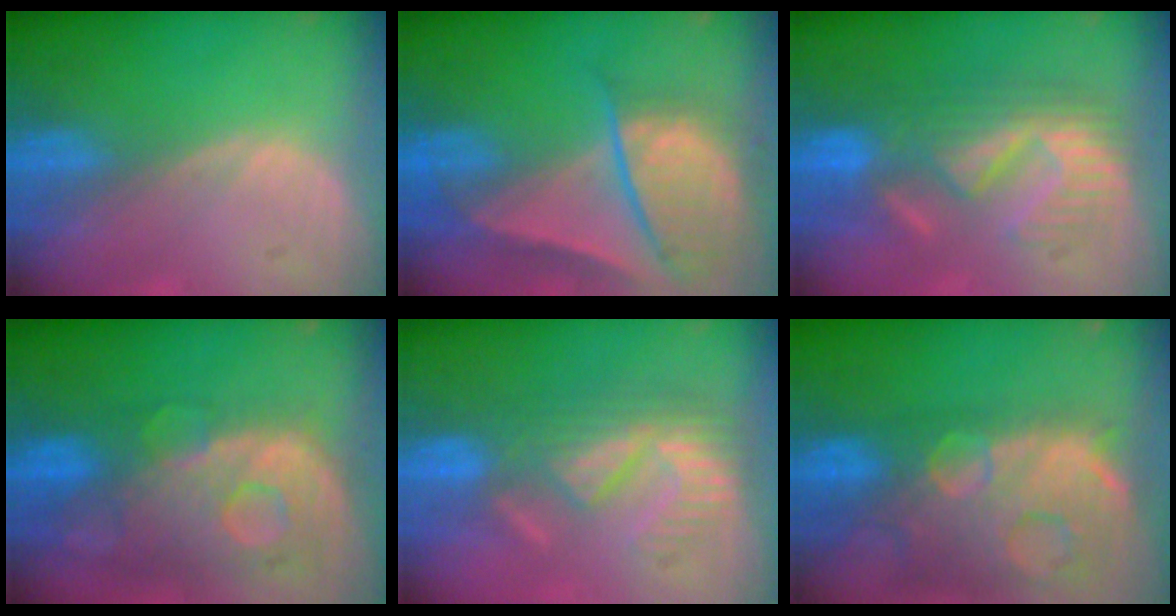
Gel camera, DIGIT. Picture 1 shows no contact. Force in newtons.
{"total": 9.4, "press": 8.1, "slide": 4.8}
{"total": 8.7, "press": 8.6, "slide": 1.4}
{"total": 12.0, "press": 10.1, "slide": 6.5}
{"total": 9.2, "press": 8.0, "slide": 4.5}
{"total": 14.5, "press": 11.7, "slide": 8.4}